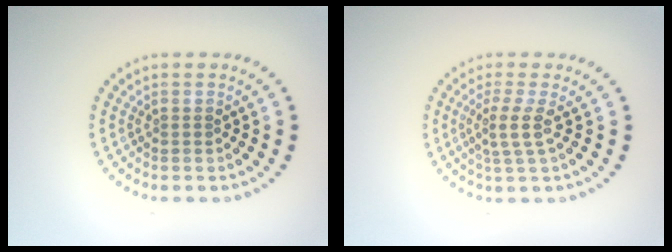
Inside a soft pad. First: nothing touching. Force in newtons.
{"total": 2.3, "press": 1.7, "slide": 1.5}